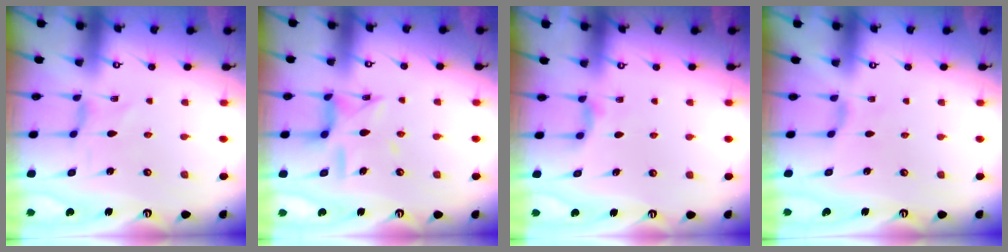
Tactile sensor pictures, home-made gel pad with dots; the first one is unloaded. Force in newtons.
{"total": 11.9, "press": 11.8, "slide": 0.9}
{"total": 5.5, "press": 5.4, "slide": 0.7}
{"total": 1.8, "press": 1.7, "slide": 0.5}